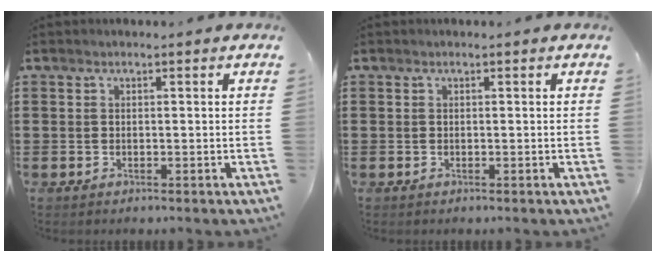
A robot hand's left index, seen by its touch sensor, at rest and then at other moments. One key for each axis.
{"total": 0.0}